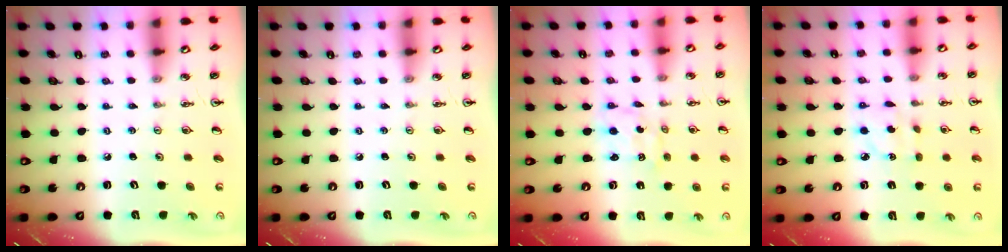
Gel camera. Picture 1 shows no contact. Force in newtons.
{"total": 0.0}
{"total": 1.6, "press": 1.3, "slide": 0.8}
{"total": 4.6, "press": 4.5, "slide": 0.4}